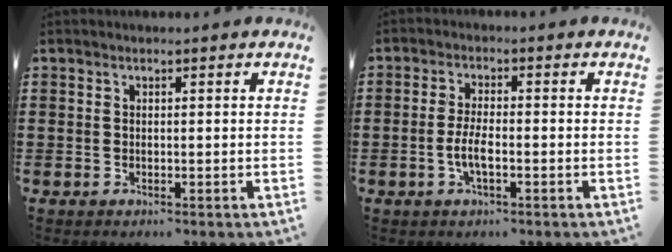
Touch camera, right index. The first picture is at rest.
{"total": 3.8, "force": [-1.2, 1.0, 3.4], "torque": [-0.072, -0.002, -0.026]}